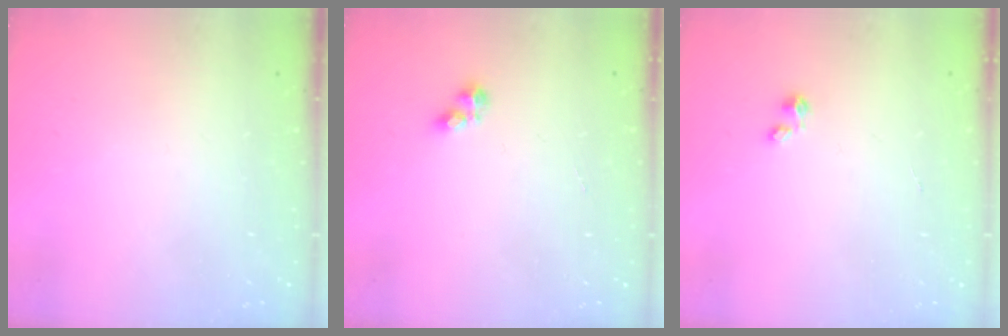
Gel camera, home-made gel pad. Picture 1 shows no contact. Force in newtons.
{"total": 3.0, "press": 2.9, "slide": 0.5}
{"total": 0.0}